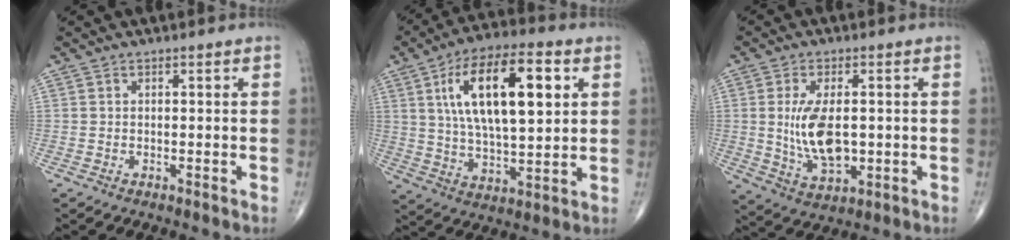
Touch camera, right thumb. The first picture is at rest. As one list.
[{"total": 19.6, "force": [5.8, 8.0, 16.9], "torque": [-0.277, -0.004, 0.098]}, {"total": 10.4, "force": [0.2, 5.3, 8.9], "torque": [-0.168, -0.013, 0.014]}]